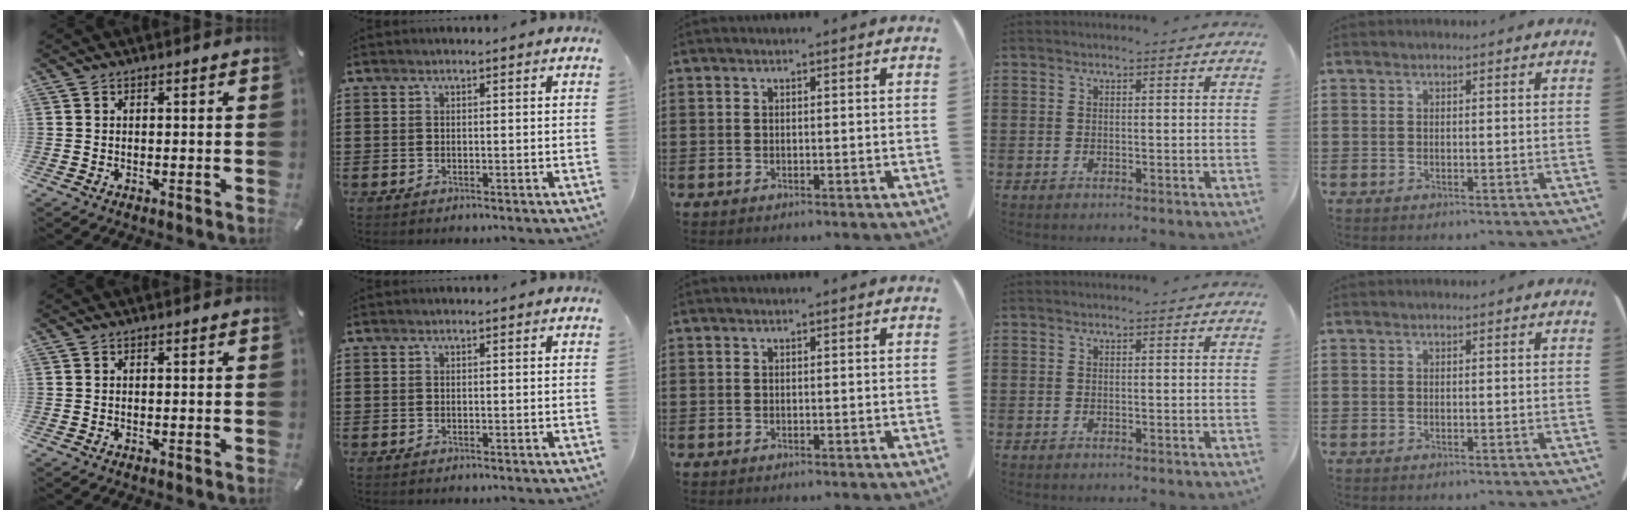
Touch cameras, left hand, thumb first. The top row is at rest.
{}